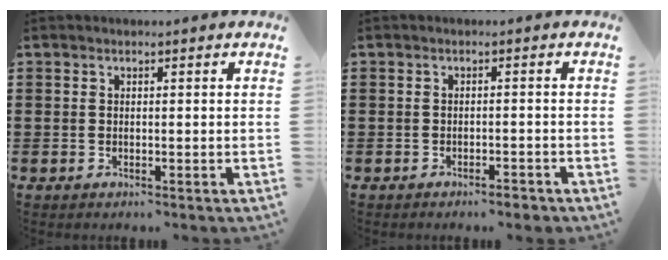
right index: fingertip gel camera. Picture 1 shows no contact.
{"total": 1.4, "force": [-1.3, 0.1, 0.6], "torque": [-0.017, -0.003, -0.024]}